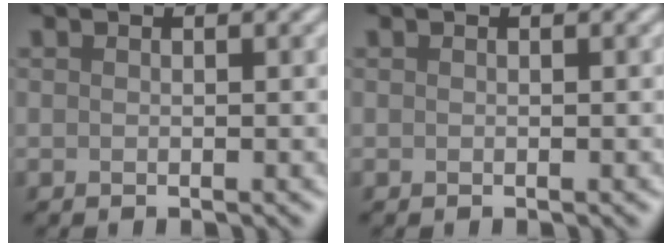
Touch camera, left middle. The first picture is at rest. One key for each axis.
{"total": 0.0}